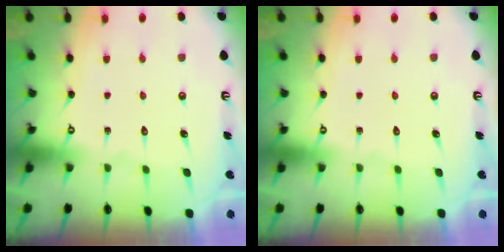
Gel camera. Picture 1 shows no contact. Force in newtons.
{"total": 0.0}